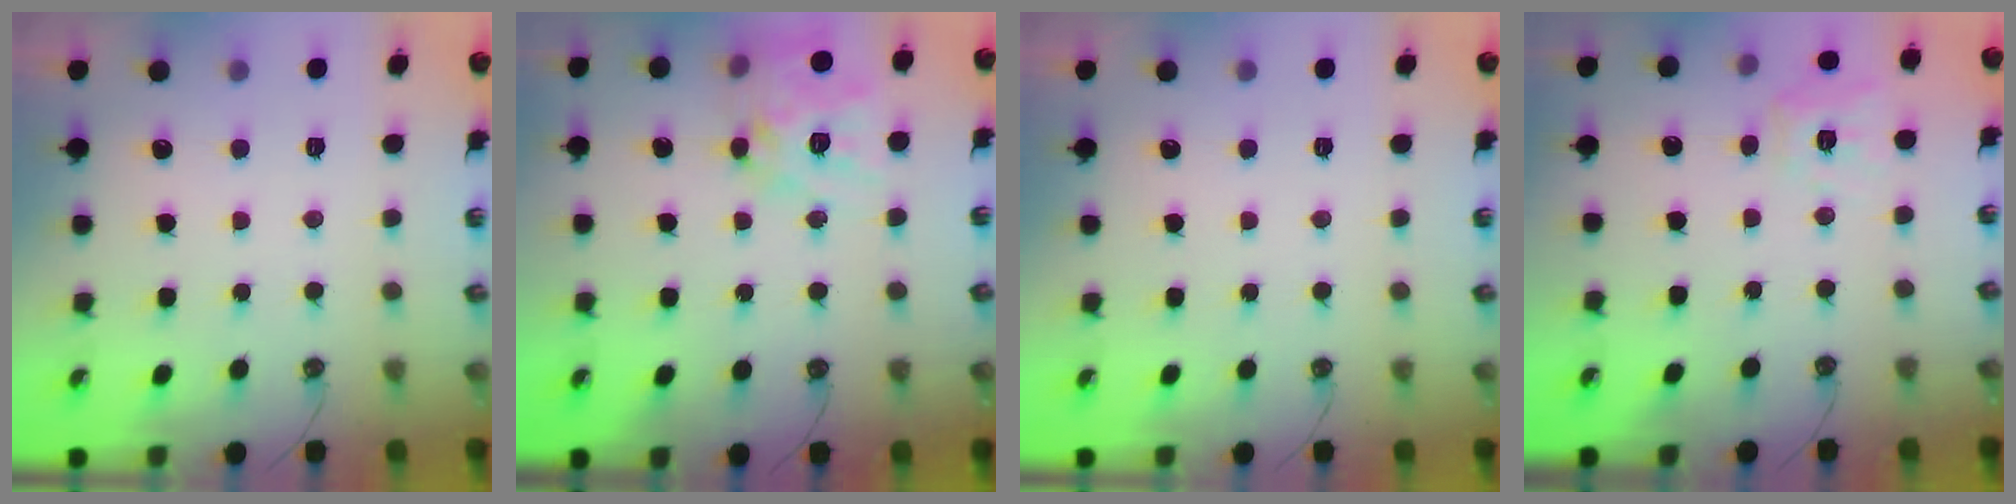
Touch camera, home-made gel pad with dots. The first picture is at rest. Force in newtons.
{"total": 14.9, "press": 14.9, "slide": 1.3}
{"total": 0.0}
{"total": 9.7, "press": 9.6, "slide": 1.0}